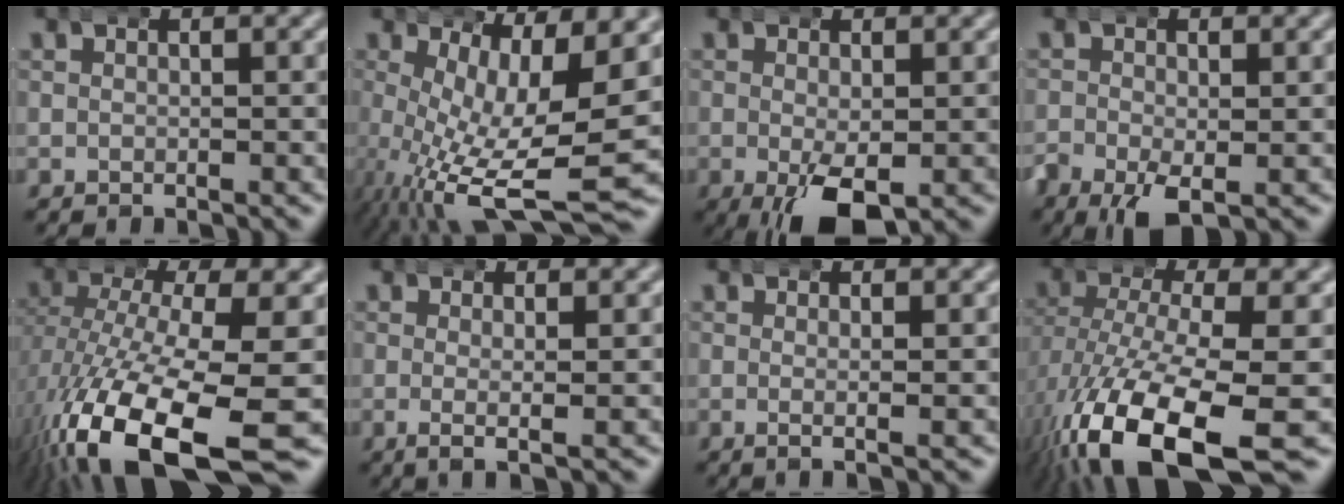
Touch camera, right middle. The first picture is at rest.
{"total": 10.6, "force": [-4.2, 4.0, 8.8], "torque": [-0.159, -0.061, -0.040]}
{"total": 5.8, "force": [-2.3, 2.2, 4.8], "torque": [-0.089, -0.028, -0.023]}
{"total": 4.1, "force": [-2.3, 2.2, 2.7], "torque": [-0.068, -0.030, -0.026]}
{"total": 12.7, "force": [-6.8, 5.2, 9.4], "torque": [-0.199, -0.063, -0.070]}
{"total": 2.1, "force": [-0.1, 0.0, 2.1], "torque": [-0.044, -0.008, 0.000]}
{"total": 1.5, "force": [0.0, -0.2, 1.5], "torque": [-0.031, -0.003, -0.001]}
{"total": 11.4, "force": [-6.0, 5.0, 8.4], "torque": [-0.186, -0.064, -0.057]}